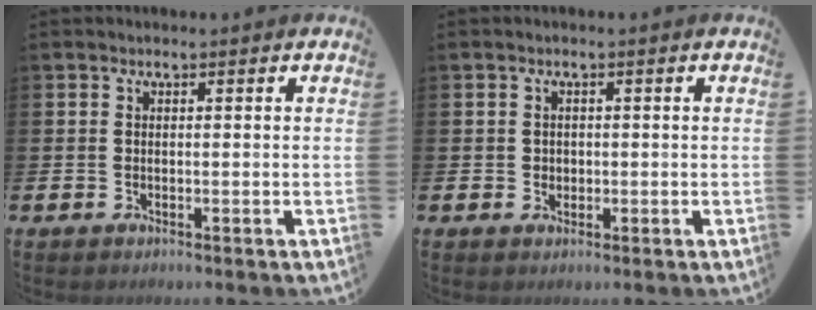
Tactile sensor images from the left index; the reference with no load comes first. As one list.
[{"total": 1.2, "force": [0.4, 1.1, 0.3], "torque": [0.009, 0.003, 0.002]}]